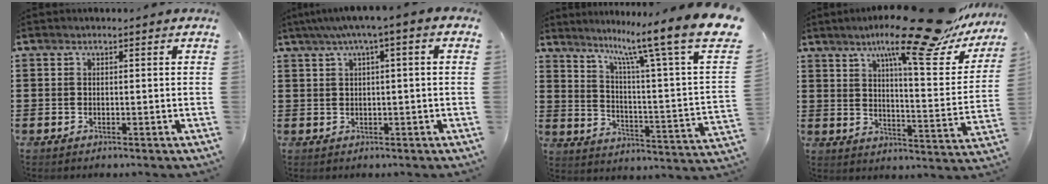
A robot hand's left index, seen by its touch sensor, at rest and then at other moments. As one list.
[{"total": 3.1, "force": [0.0, 0.2, 3.1], "torque": [-0.057, 0.001, -0.004]}, {"total": 11.3, "force": [8.0, 0.1, 7.9], "torque": [-0.159, -0.064, 0.116]}, {"total": 16.0, "force": [12.2, 0.8, 10.4], "torque": [-0.176, -0.061, 0.189]}]